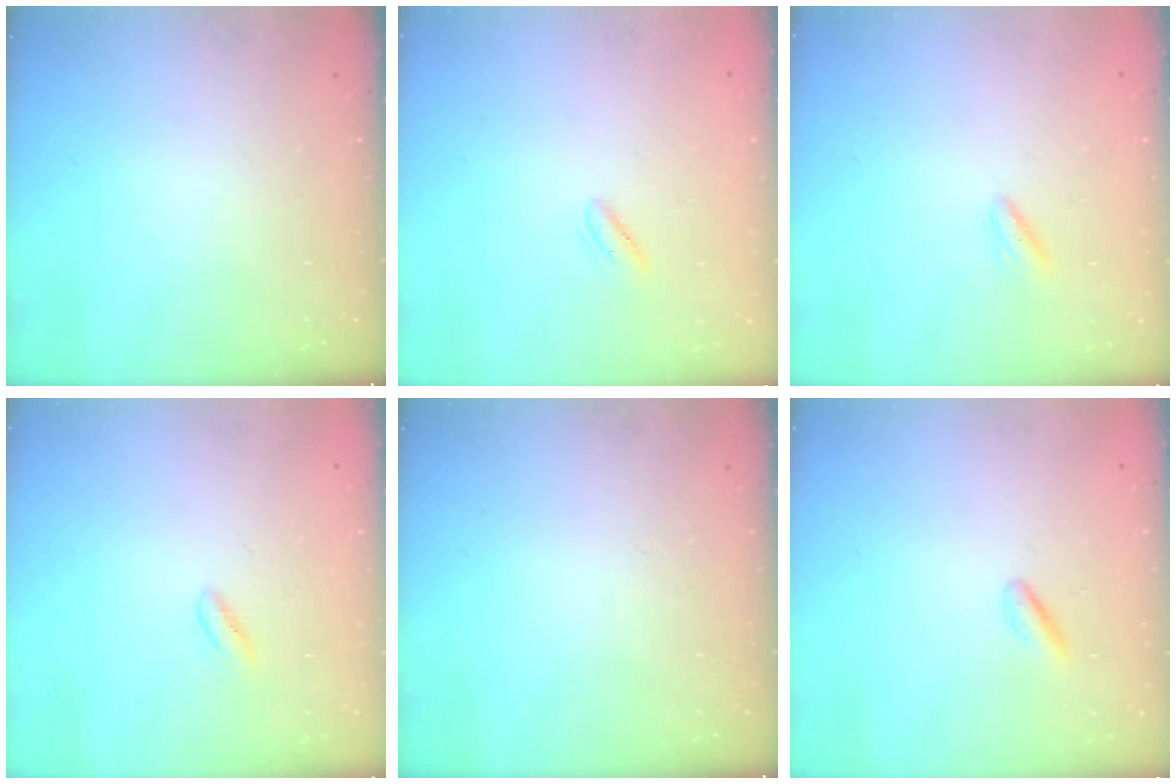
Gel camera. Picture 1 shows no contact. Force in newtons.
{"total": 0.7, "press": 0.3, "slide": 0.7}
{"total": 3.0, "press": 2.8, "slide": 1.0}
{"total": 2.9, "press": 2.7, "slide": 1.1}
{"total": 0.0}
{"total": 1.8, "press": 1.7, "slide": 0.4}